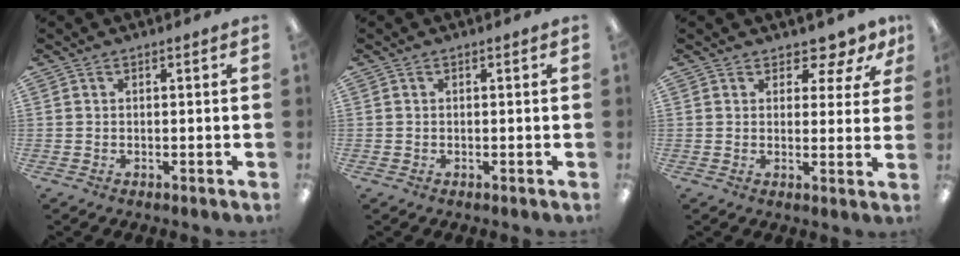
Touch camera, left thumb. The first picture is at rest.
{"total": 0.6, "force": [-0.1, 0.6, -0.1], "torque": [0.003, 0.005, -0.005]}
{"total": 4.9, "force": [3.8, 2.6, 1.6], "torque": [-0.015, -0.027, 0.063]}